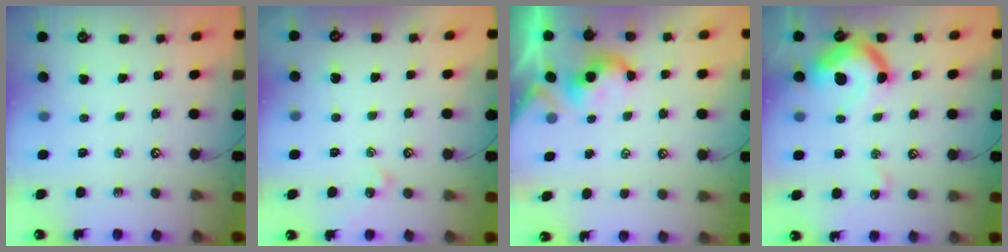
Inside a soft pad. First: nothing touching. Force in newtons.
{"total": 1.8, "press": 1.7, "slide": 0.6}
{"total": 1.2, "press": 1.1, "slide": 0.3}
{"total": 13.7, "press": 13.6, "slide": 1.5}